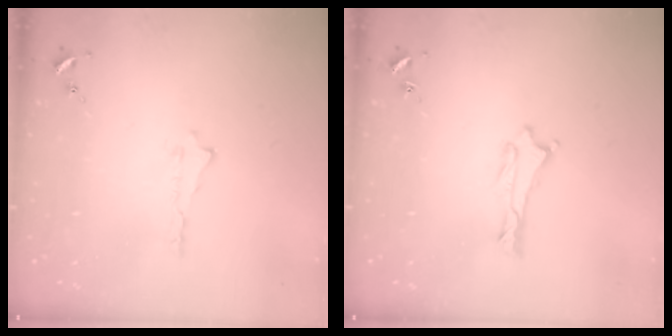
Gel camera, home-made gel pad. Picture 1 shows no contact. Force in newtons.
{"total": 0.0}